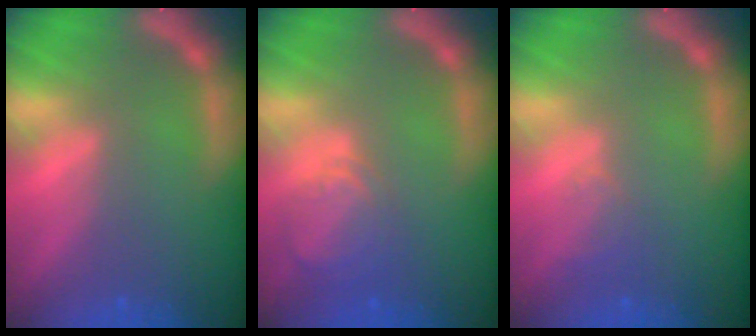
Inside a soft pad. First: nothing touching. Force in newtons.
{"total": 4.0}
{"total": 1.5}